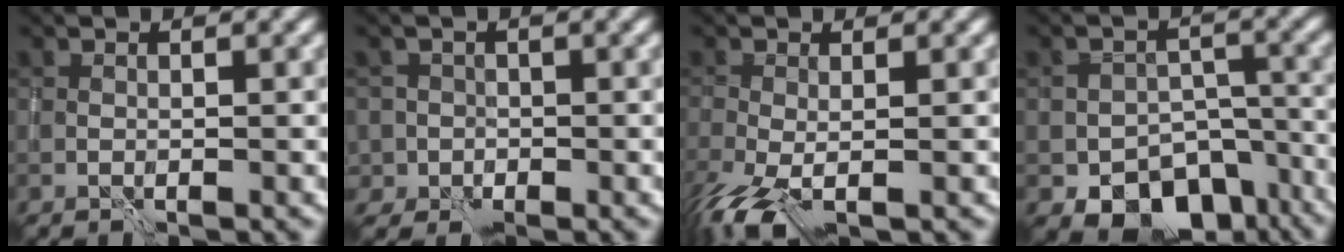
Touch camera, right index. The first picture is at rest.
{"total": 3.3, "force": [-1.5, 3.0, 0.1], "torque": [0.033, 0.000, -0.036]}
{"total": 3.6, "force": [-1.8, 1.4, 2.8], "torque": [-0.065, -0.014, -0.041]}
{"total": 10.1, "force": [-6.8, 6.4, 3.9], "torque": [-0.030, -0.011, -0.084]}